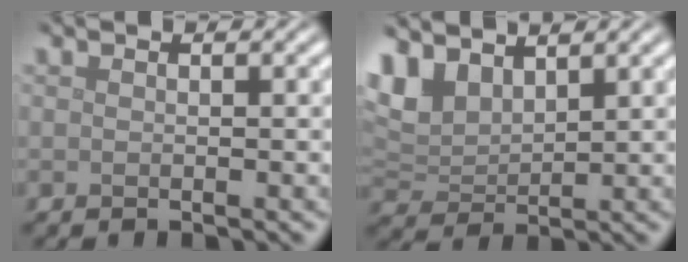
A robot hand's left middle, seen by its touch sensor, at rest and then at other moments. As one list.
[{"total": 5.3, "force": [3.8, 2.6, 2.6], "torque": [-0.068, 0.005, 0.071]}]